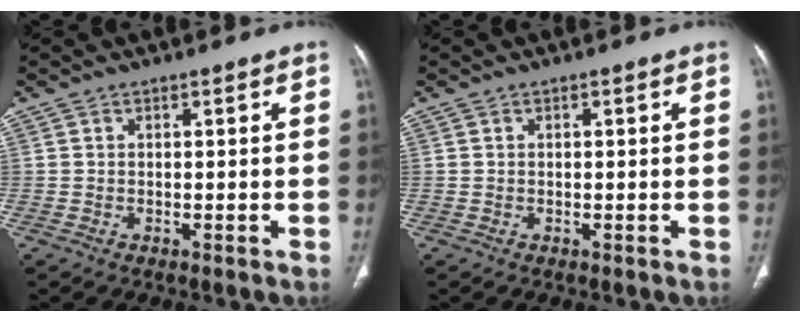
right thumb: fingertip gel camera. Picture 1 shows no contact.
{"total": 0.0}